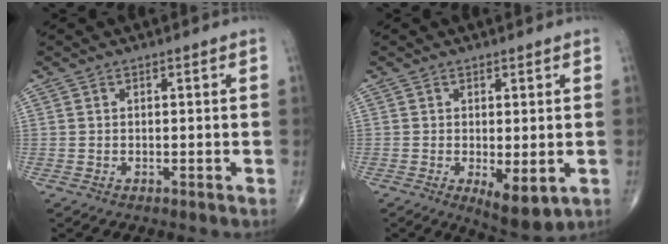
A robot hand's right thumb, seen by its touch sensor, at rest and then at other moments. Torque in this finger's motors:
{"motor_torque": [0.24, 0.32, 0.16, -0.13, 0.06]}